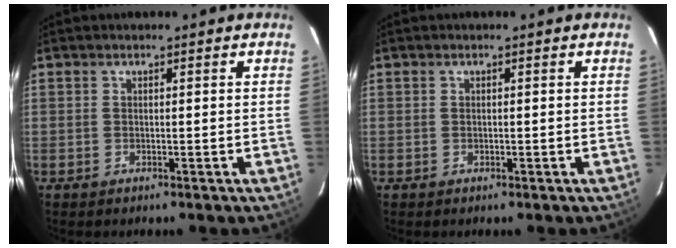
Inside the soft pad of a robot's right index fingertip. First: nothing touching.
{"total": 0.0}